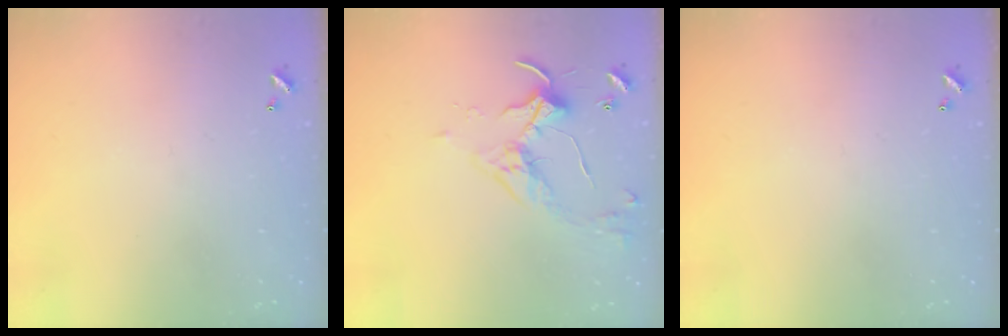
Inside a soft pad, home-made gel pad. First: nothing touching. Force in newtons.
{"total": 3.6, "press": 3.5, "slide": 0.7}
{"total": 0.0}